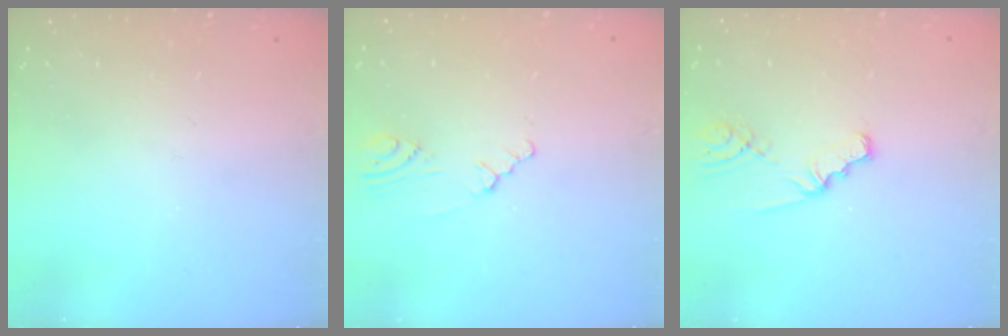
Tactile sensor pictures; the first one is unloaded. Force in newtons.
{"total": 1.1, "press": 1.1, "slide": 0.4}
{"total": 1.9, "press": 1.9, "slide": 0.3}